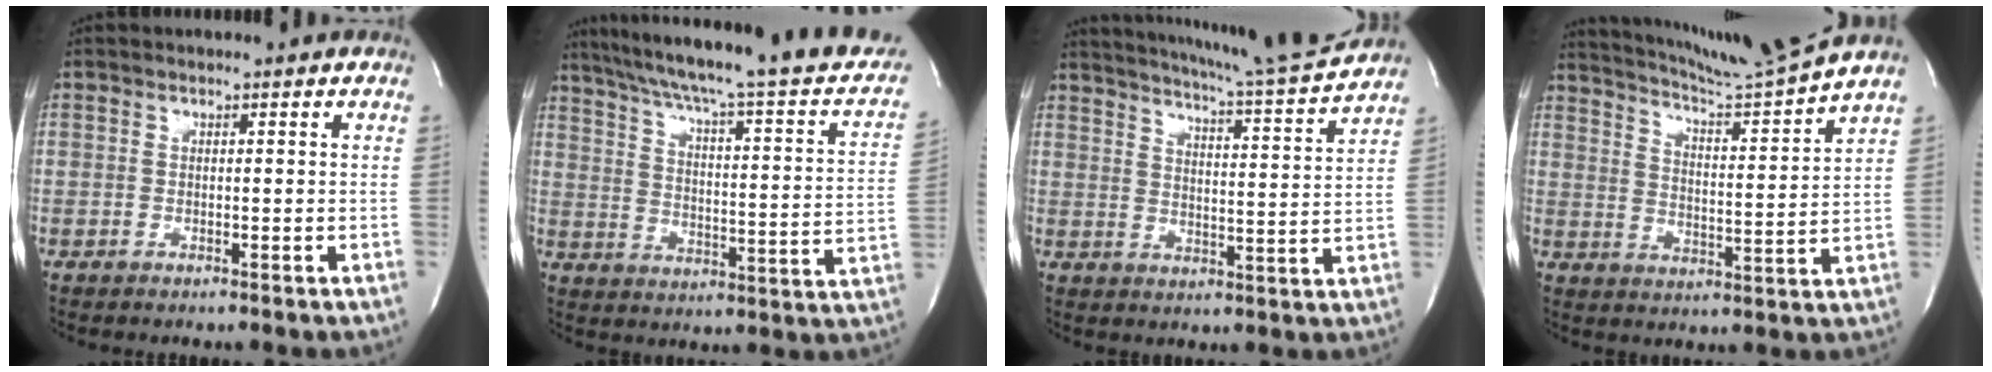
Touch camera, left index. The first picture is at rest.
{"total": 27.1, "force": [21.9, 2.8, 15.7], "torque": [-0.231, -0.013, 0.278]}
{"total": 16.1, "force": [14.9, -1.3, 6.1], "torque": [-0.104, -0.041, 0.200]}
{"total": 13.1, "force": [12.1, -3.1, 3.7], "torque": [-0.074, -0.047, 0.188]}